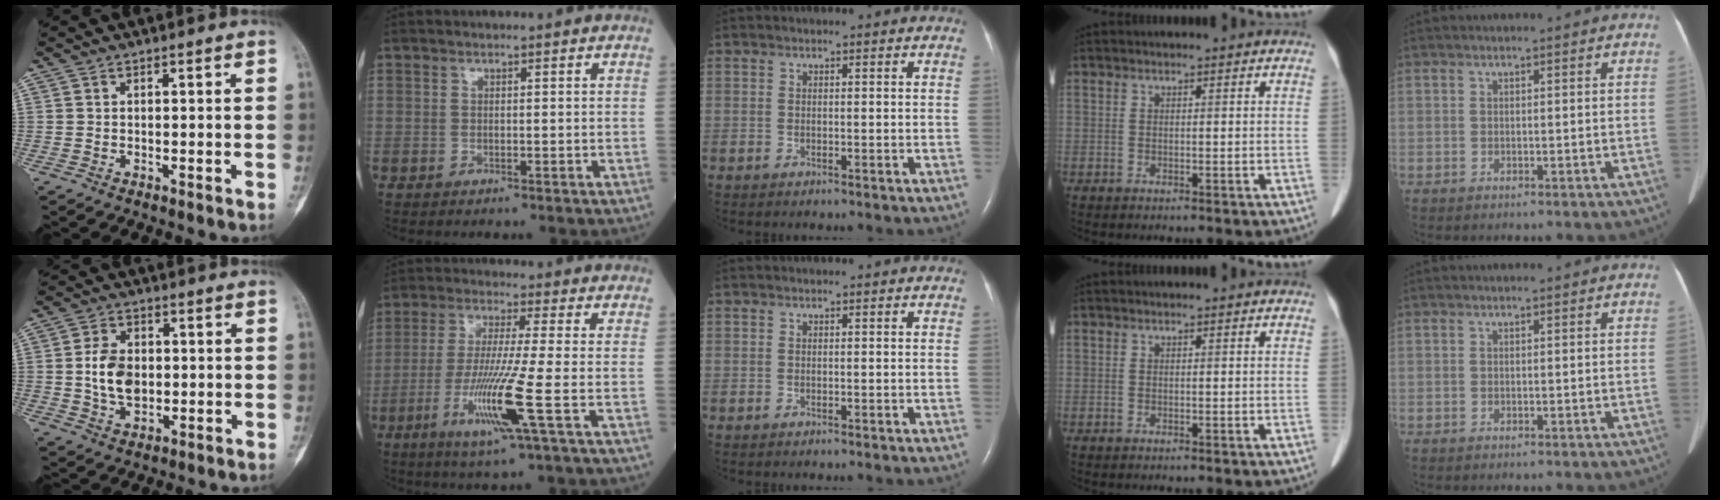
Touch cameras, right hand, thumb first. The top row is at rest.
{"thumb": {"total": 4.6, "force": [0.0, 3.4, 3.1], "torque": [-0.044, 0.002, 0.000]}, "index": {"total": 4.2, "force": [-0.9, -0.9, 4.0], "torque": [-0.084, -0.013, -0.018]}}